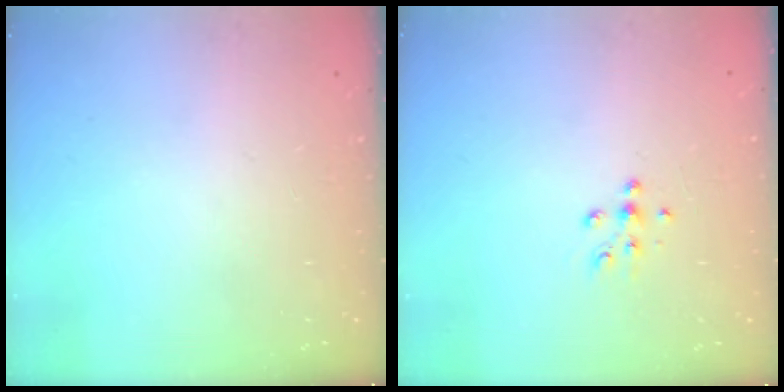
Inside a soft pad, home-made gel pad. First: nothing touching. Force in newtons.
{"total": 6.1, "press": 6.0, "slide": 1.3}